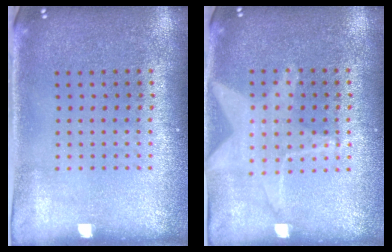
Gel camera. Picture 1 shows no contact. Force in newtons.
{"total": 1.4, "press": 1.4, "slide": 0.3}